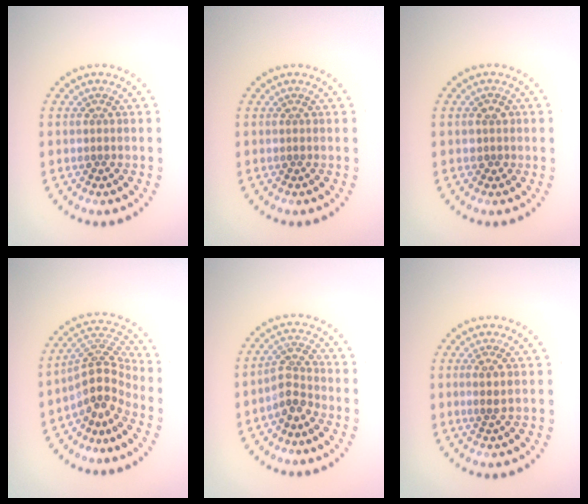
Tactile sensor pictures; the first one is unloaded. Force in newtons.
{"total": 0.0}
{"total": 1.2, "press": 1.1, "slide": 0.6}
{"total": 4.1, "press": 3.0, "slide": 2.8}
{"total": 2.6, "press": 2.0, "slide": 1.7}
{"total": 1.0, "press": 0.8, "slide": 0.6}